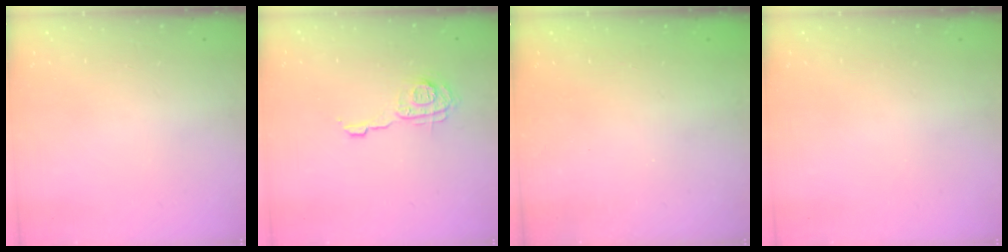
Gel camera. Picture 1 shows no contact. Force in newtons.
{"total": 9.0, "press": 9.0, "slide": 0.4}
{"total": 2.3, "press": 2.2, "slide": 0.8}
{"total": 0.0}